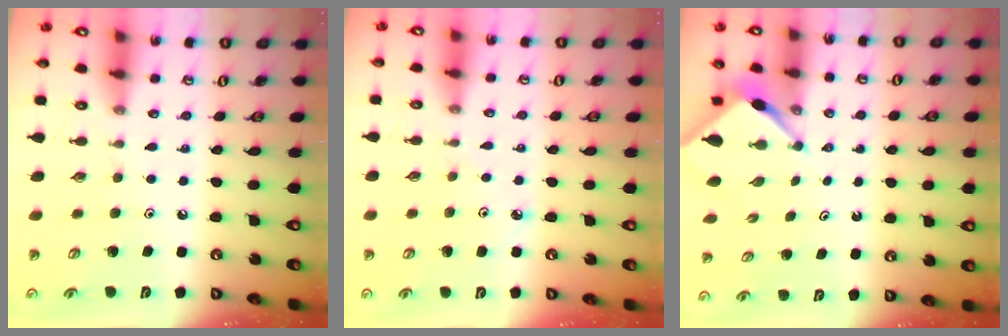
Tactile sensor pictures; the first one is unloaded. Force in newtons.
{"total": 2.5, "press": 2.5, "slide": 0.3}
{"total": 3.8, "press": 3.8, "slide": 0.3}